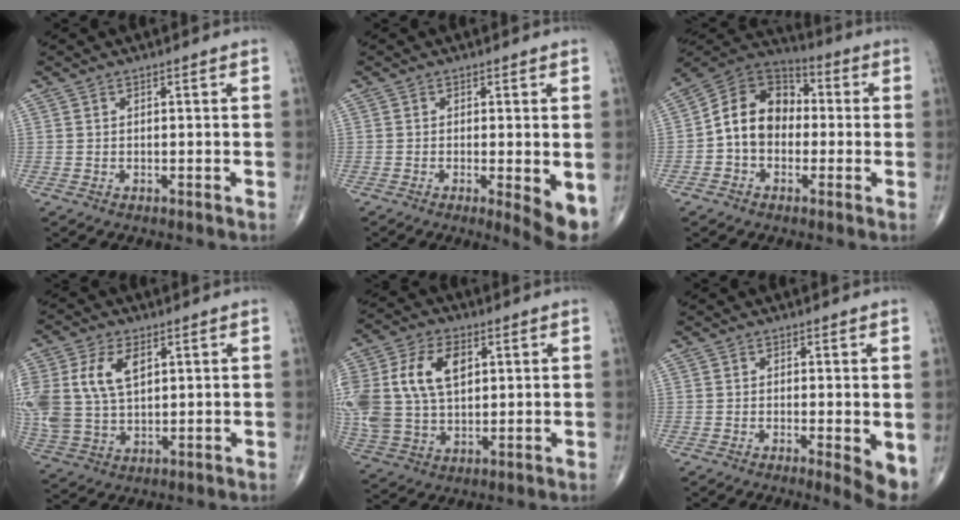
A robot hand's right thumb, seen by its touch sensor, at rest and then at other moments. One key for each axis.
{"total": 5.8, "fx": -1.2, "fy": 1.3, "fz": 5.5, "tx": -0.085, "ty": -0.018, "tz": -0.021}
{"total": 12.5, "fx": -1.0, "fy": 9.8, "fz": 7.8, "tx": -0.108, "ty": 0.041, "tz": -0.031}
{"total": 14.6, "fx": 4.0, "fy": 9.2, "fz": 10.7, "tx": -0.238, "ty": -0.001, "tz": 0.084}
{"total": 18.8, "fx": 4.3, "fy": 12.3, "fz": 13.5, "tx": -0.297, "ty": 0.004, "tz": 0.084}
{"total": 4.9, "fx": -0.7, "fy": 1.2, "fz": 4.7, "tx": -0.071, "ty": -0.015, "tz": -0.014}